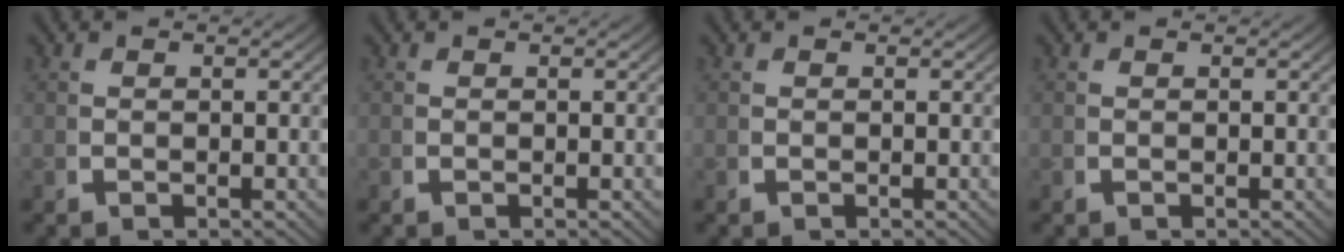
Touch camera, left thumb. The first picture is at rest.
{"total": 0.0}
{"total": 0.0}
{"total": 0.0}